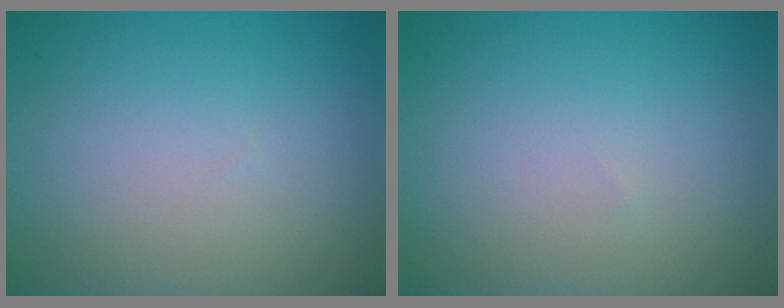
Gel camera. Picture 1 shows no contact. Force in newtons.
{"total": 0.0}